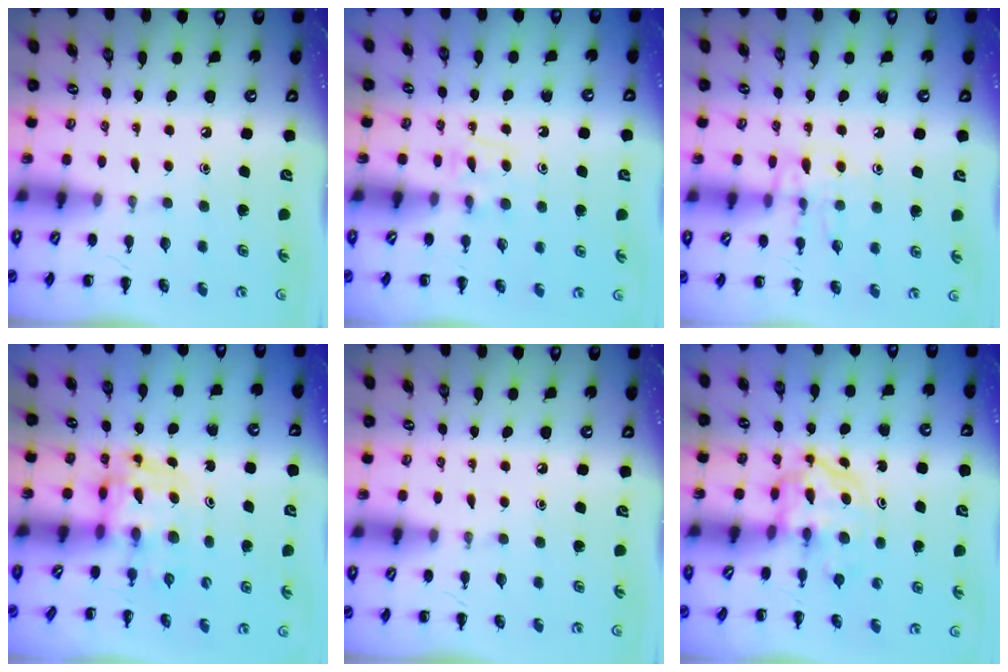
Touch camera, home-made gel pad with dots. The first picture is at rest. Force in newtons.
{"total": 4.5, "press": 4.2, "slide": 1.5}
{"total": 9.6, "press": 9.6, "slide": 0.7}
{"total": 3.5, "press": 3.4, "slide": 0.6}
{"total": 0.0}
{"total": 3.7, "press": 3.6, "slide": 0.4}